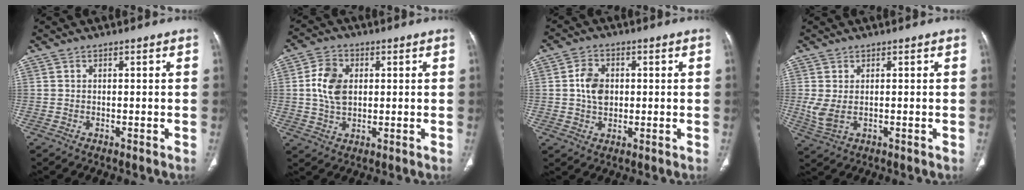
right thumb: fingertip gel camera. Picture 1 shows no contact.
{"total": 8.2, "force": [1.1, 5.7, 5.7], "torque": [-0.099, 0.001, 0.020]}
{"total": 6.4, "force": [0.5, 4.7, 4.2], "torque": [-0.064, 0.001, 0.008]}
{"total": 3.9, "force": [0.0, 1.9, 3.4], "torque": [-0.089, -0.003, 0.009]}